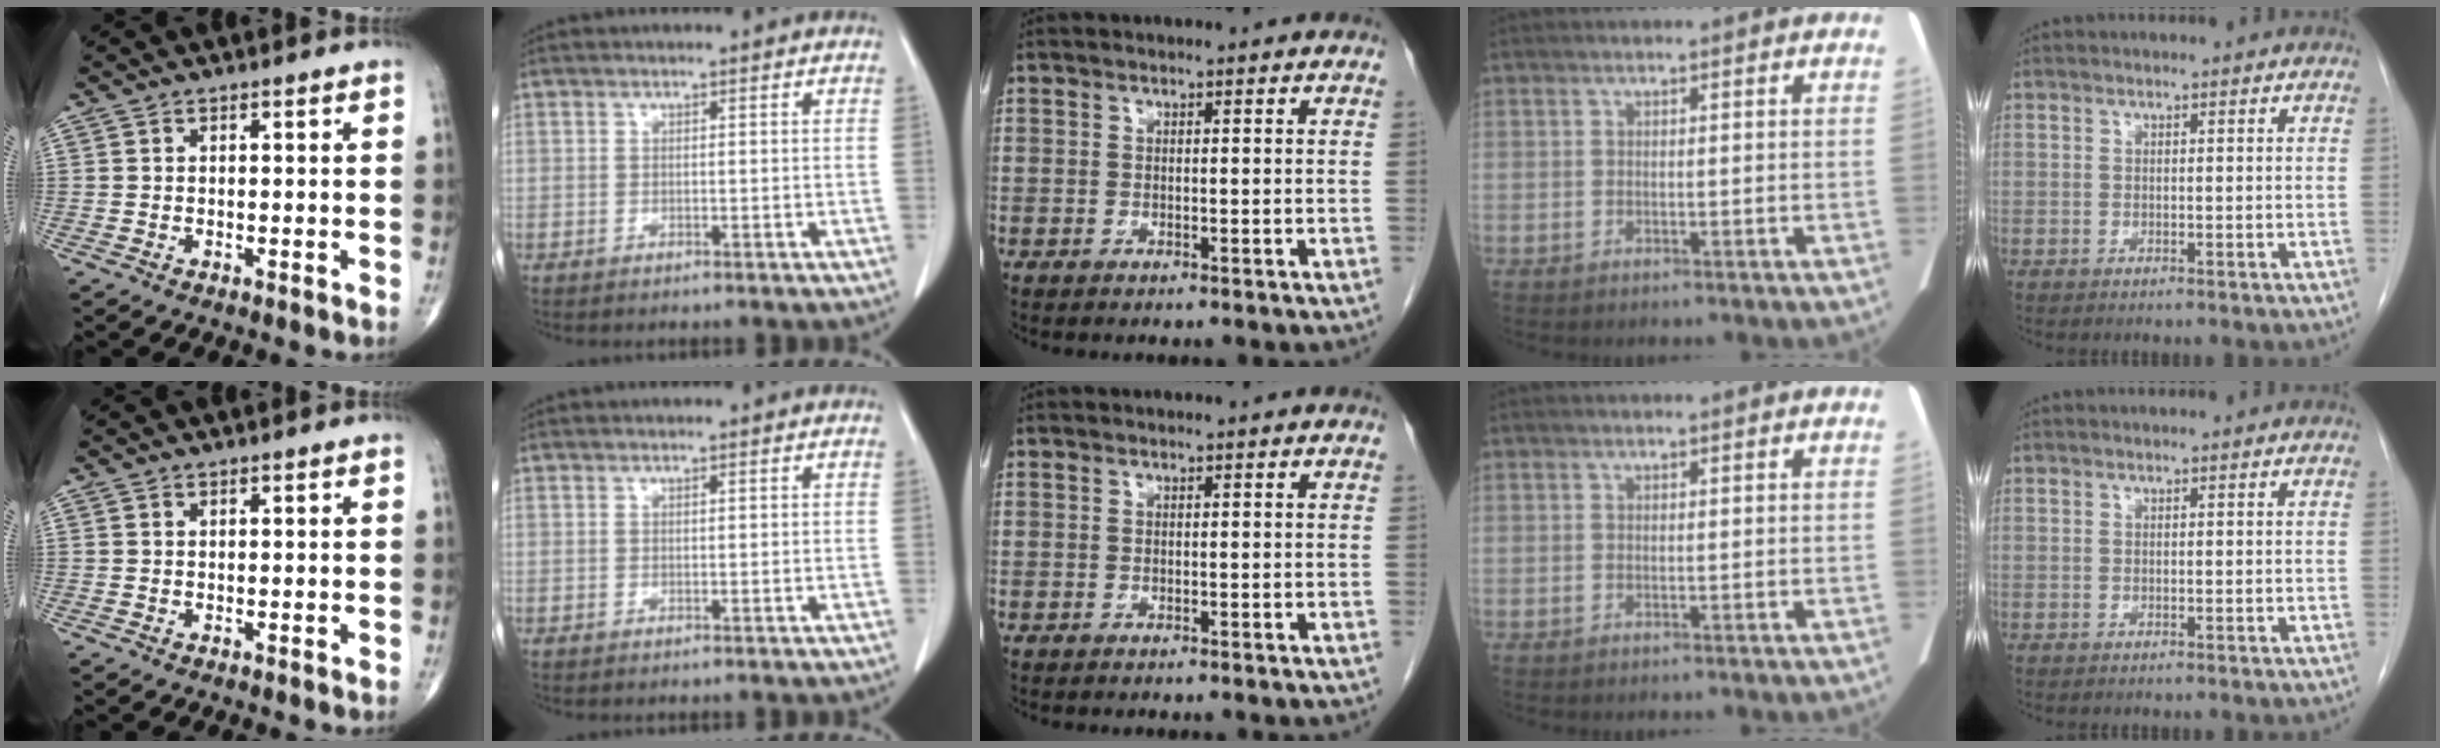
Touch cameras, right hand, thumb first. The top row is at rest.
{}